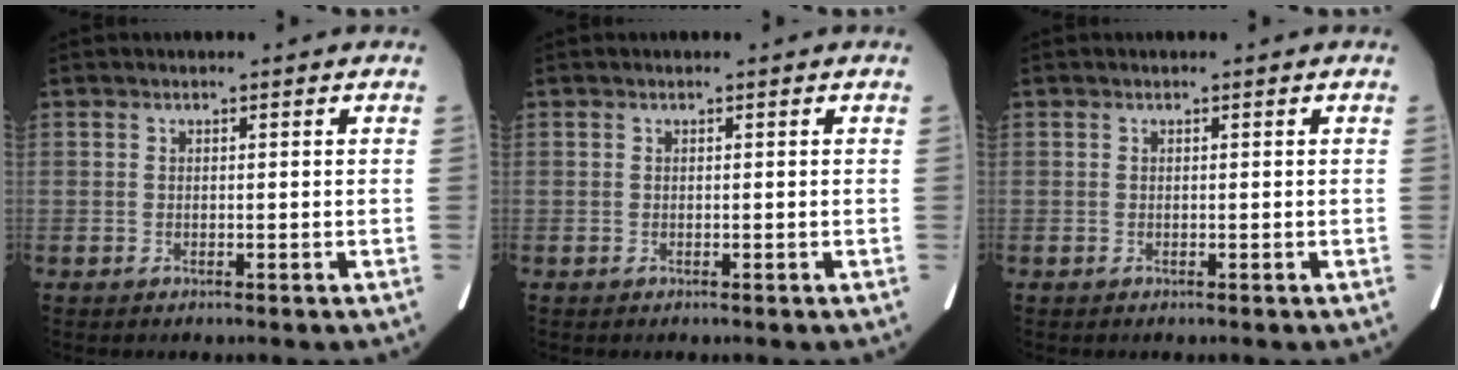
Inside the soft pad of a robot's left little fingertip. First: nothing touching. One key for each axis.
{"total": 0.0}
{"total": 0.0}